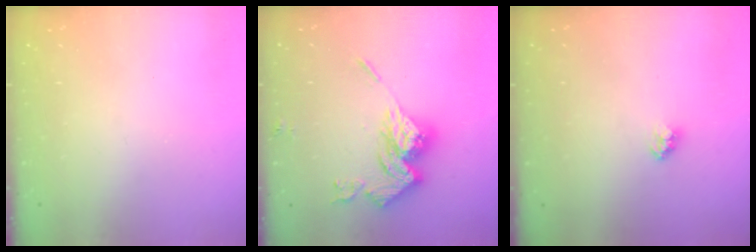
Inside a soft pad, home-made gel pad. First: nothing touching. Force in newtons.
{"total": 16.4, "press": 16.4, "slide": 1.7}
{"total": 2.3, "press": 2.3, "slide": 0.1}